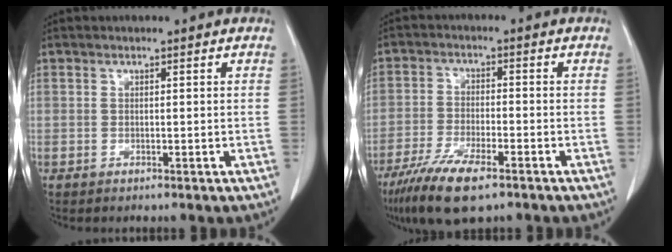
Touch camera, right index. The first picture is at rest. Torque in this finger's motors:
{"motor_torque": [0.96, -0.87, 0.54, 0.17]}